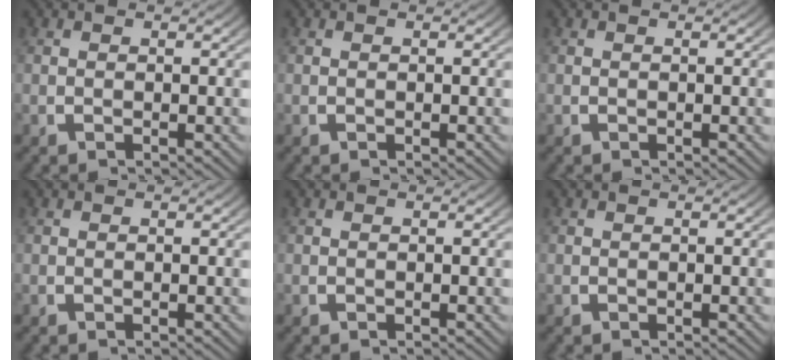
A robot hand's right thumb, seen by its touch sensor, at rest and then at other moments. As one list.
[{"total": 0.0}, {"total": 0.0}, {"total": 0.0}, {"total": 0.0}, {"total": 0.0}]